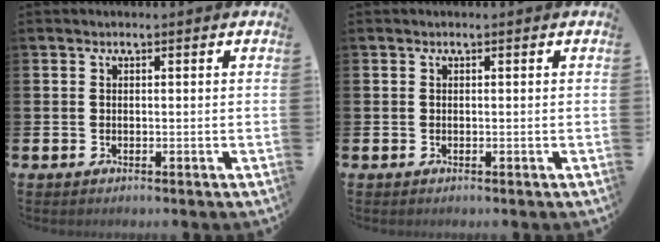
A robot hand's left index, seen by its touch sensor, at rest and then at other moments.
{"total": 0.0}